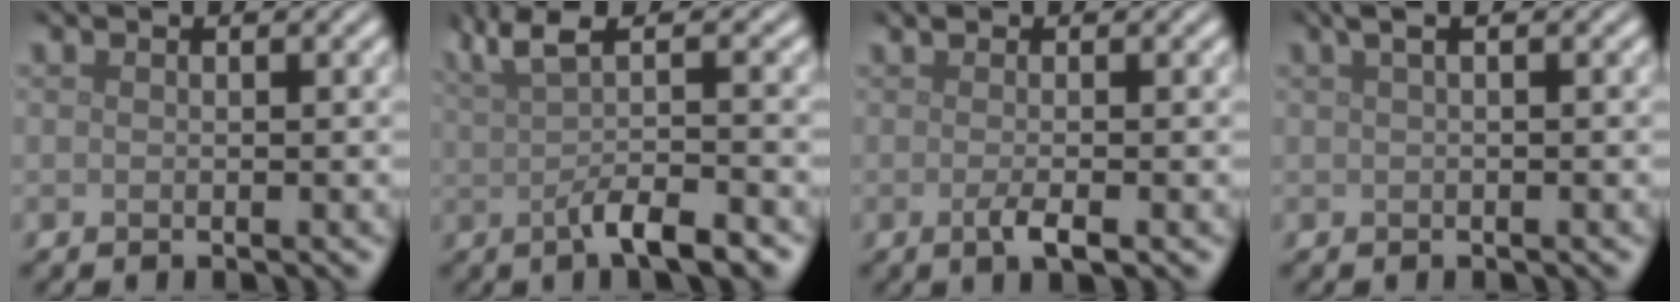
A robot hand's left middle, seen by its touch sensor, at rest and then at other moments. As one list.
[{"total": 6.0, "force": [0.0, 1.7, 5.8], "torque": [-0.091, 0.006, -0.003]}, {"total": 1.9, "force": [-0.4, 0.5, 1.8], "torque": [-0.031, -0.003, -0.011]}, {"total": 1.9, "force": [0.7, 0.5, 1.7], "torque": [-0.026, 0.010, 0.008]}]